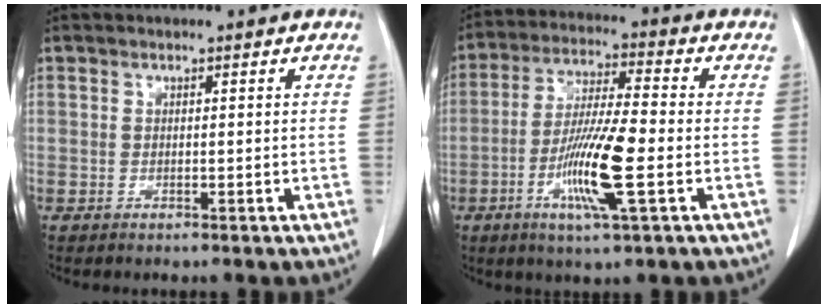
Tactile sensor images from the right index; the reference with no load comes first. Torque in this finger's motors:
{"motor_torque": [1.21, -0.03, 0.35, 0.12]}